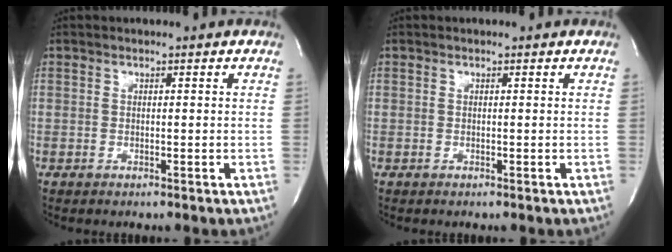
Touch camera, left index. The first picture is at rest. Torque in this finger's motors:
{"motor_torque": [0.00, 0.00, -0.03, 0.00]}